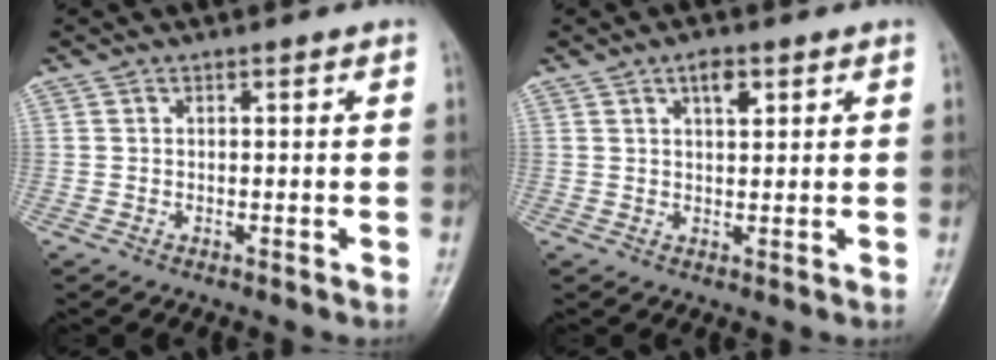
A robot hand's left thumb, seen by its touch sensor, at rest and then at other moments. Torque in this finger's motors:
{"motor_torque": [0.77, 0.61, 0.37, -0.06, 0.02]}